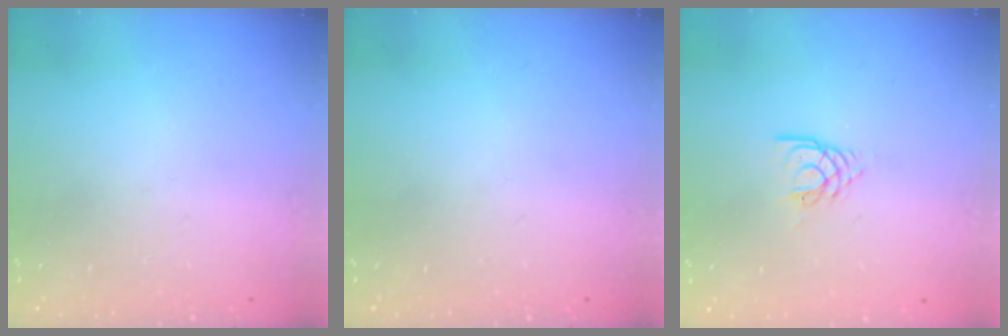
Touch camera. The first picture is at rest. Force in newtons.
{"total": 0.0}
{"total": 2.9, "press": 2.8, "slide": 0.4}